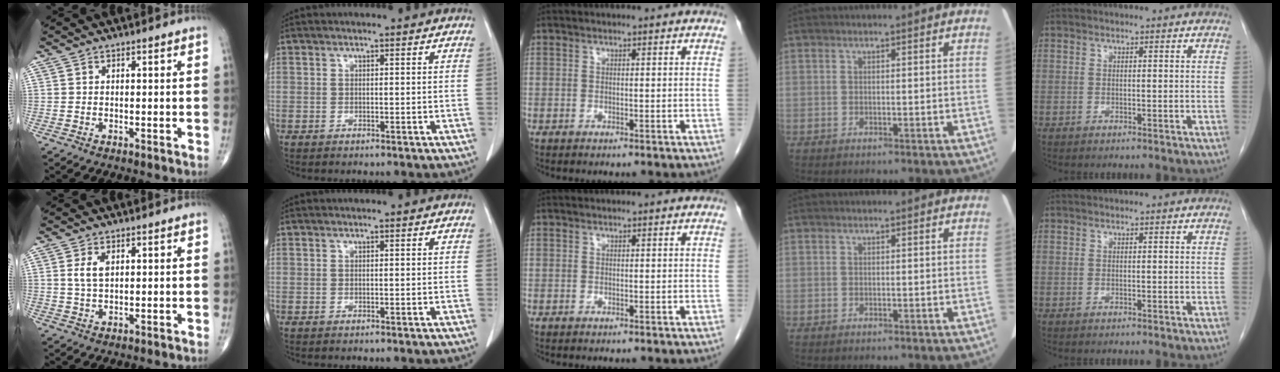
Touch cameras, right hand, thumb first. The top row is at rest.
{"thumb": {"total": 3.5, "force": [1.0, 1.8, 2.8], "torque": [-0.056, -0.002, 0.022]}}